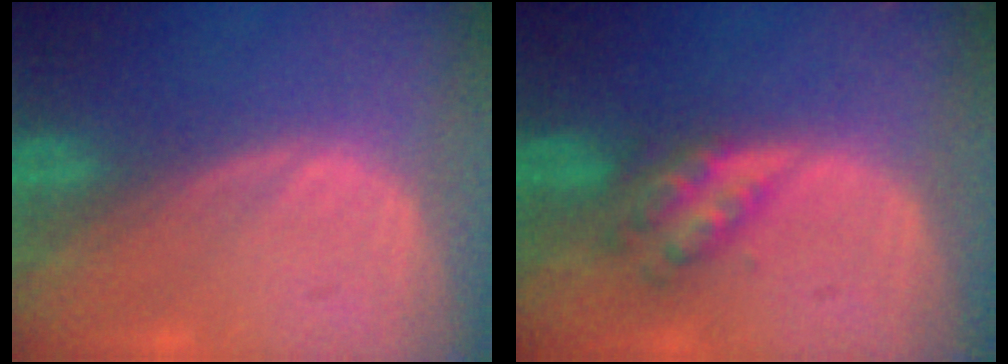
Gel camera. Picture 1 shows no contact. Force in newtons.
{"total": 4.0, "press": 4.0, "slide": 0.3}